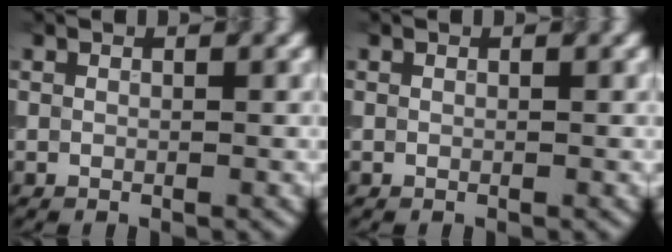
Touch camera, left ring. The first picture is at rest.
{"total": 0.0}